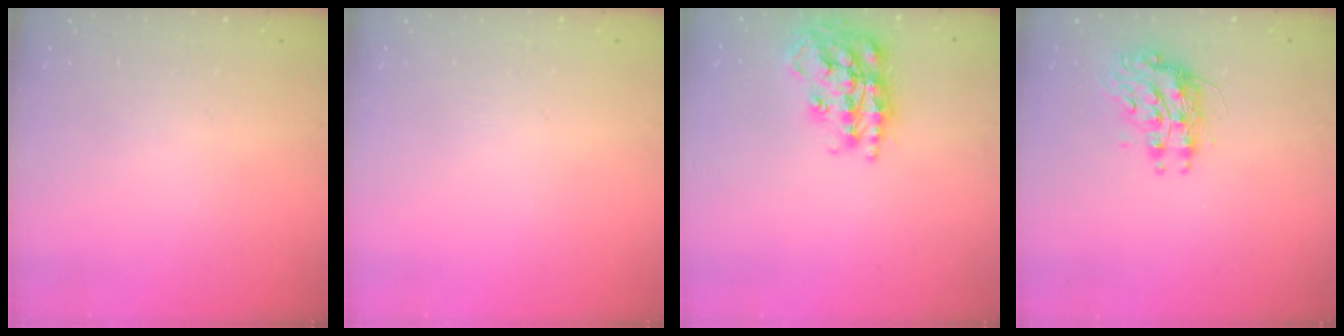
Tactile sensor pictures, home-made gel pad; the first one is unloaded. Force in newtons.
{"total": 0.0}
{"total": 19.5, "press": 19.4, "slide": 1.3}
{"total": 9.2, "press": 9.2, "slide": 0.9}